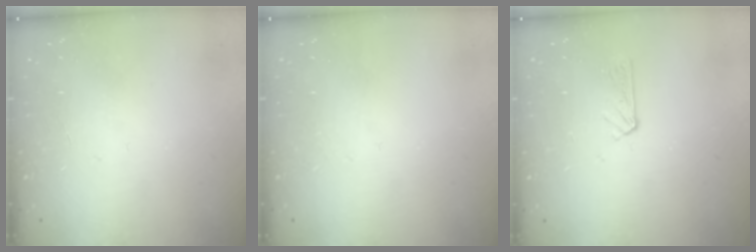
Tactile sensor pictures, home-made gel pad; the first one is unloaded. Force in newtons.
{"total": 0.0}
{"total": 2.9, "press": 2.9, "slide": 0.3}